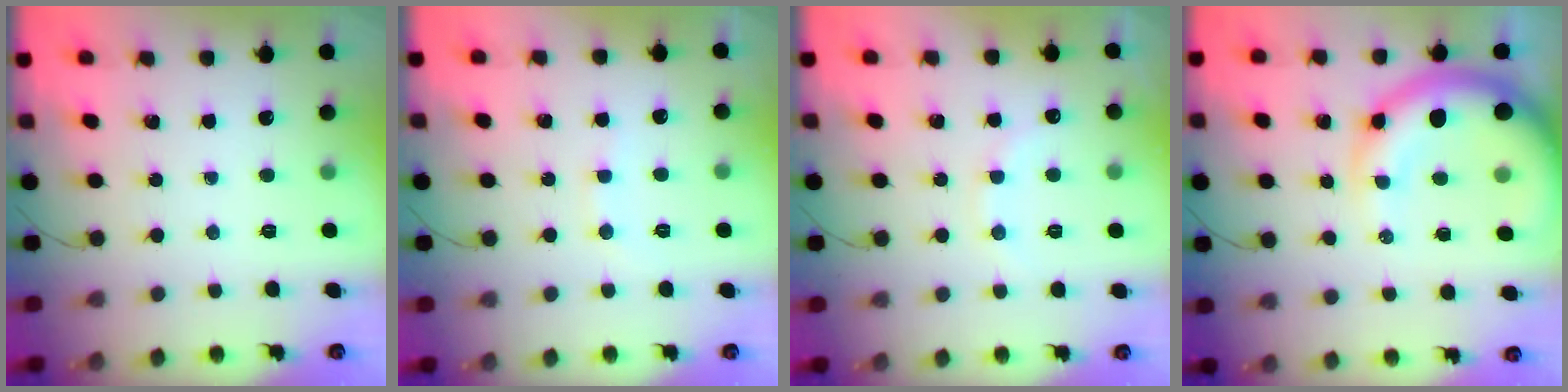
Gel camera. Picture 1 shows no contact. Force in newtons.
{"total": 5.0, "press": 4.8, "slide": 1.2}
{"total": 8.3, "press": 8.2, "slide": 1.6}
{"total": 12.6, "press": 12.1, "slide": 3.4}